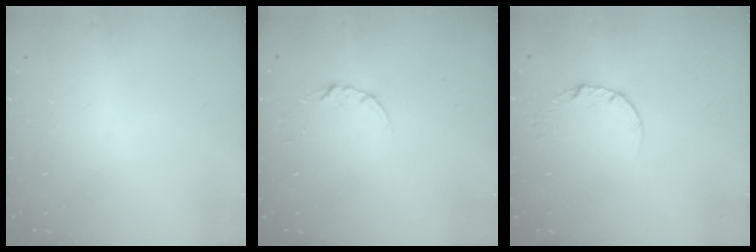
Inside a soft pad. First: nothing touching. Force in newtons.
{"total": 3.7, "press": 3.7, "slide": 0.4}
{"total": 4.1, "press": 4.1, "slide": 0.4}